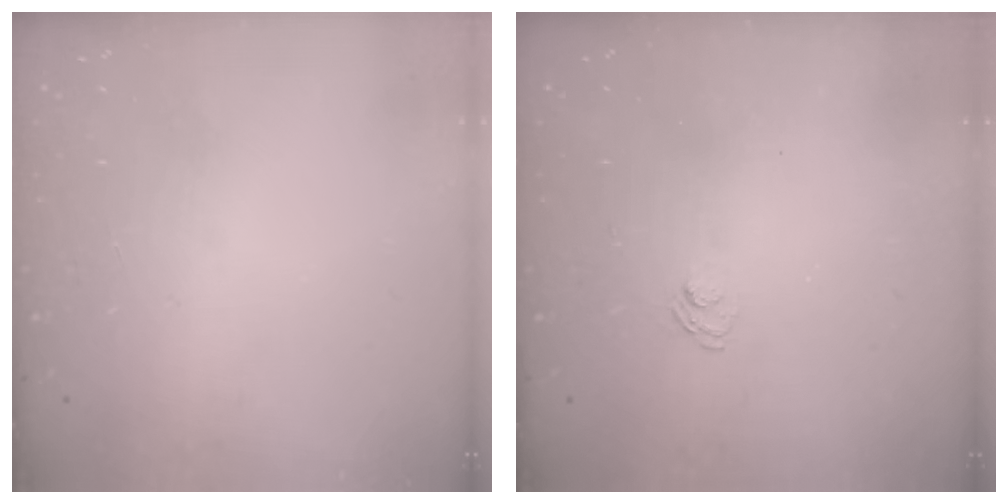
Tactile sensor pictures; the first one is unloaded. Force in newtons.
{"total": 2.0, "press": 1.5, "slide": 1.3}